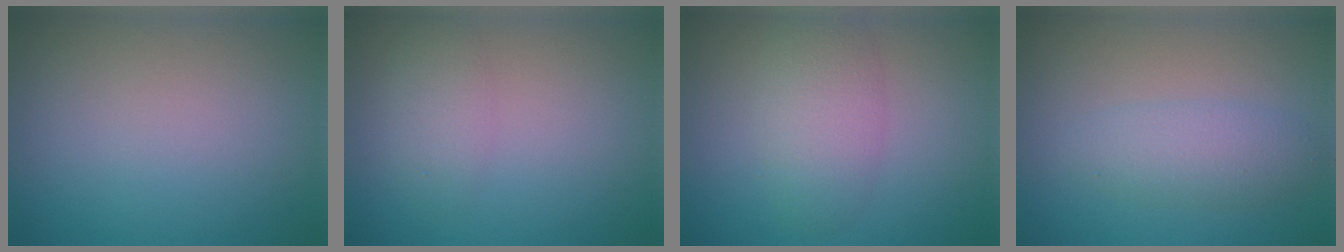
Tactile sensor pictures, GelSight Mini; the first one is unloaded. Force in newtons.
{"total": 1.9, "press": 1.9, "slide": 0.1}
{"total": 4.0, "press": 4.0, "slide": 0.1}
{"total": 2.9, "press": 2.9, "slide": 0.1}